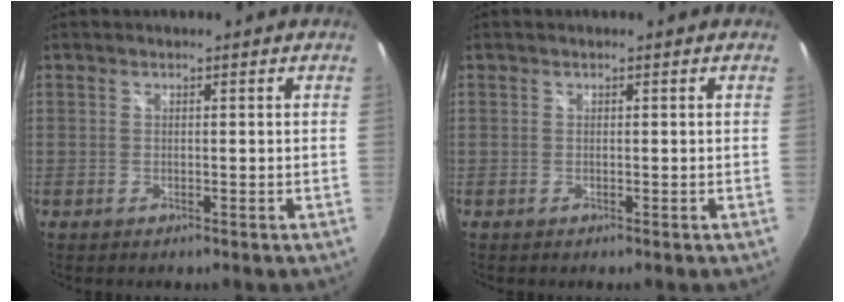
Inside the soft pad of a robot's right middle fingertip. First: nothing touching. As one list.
[{"total": 0.0}]